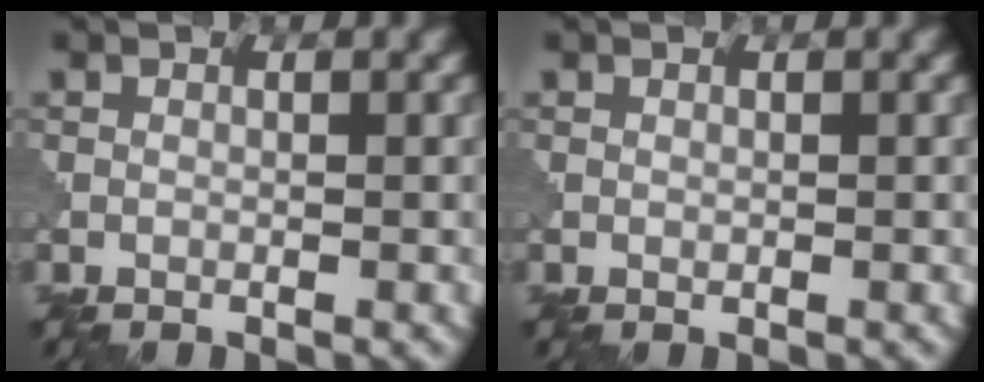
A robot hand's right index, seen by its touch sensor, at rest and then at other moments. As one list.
[{"total": 0.0}]